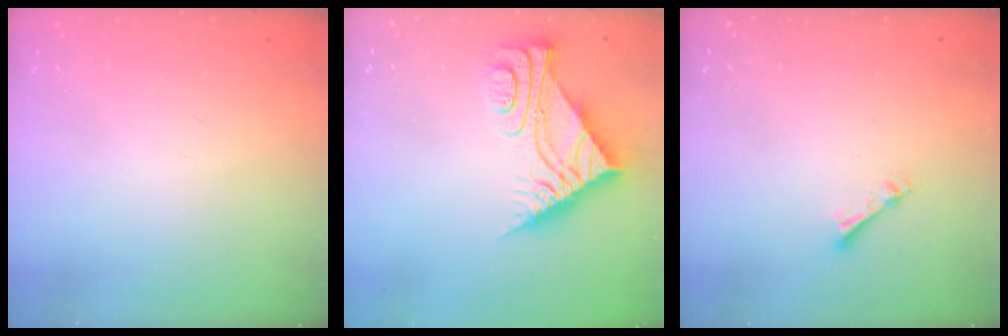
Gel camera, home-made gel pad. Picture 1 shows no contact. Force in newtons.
{"total": 8.3, "press": 8.3, "slide": 0.5}
{"total": 2.4, "press": 2.4, "slide": 0.4}